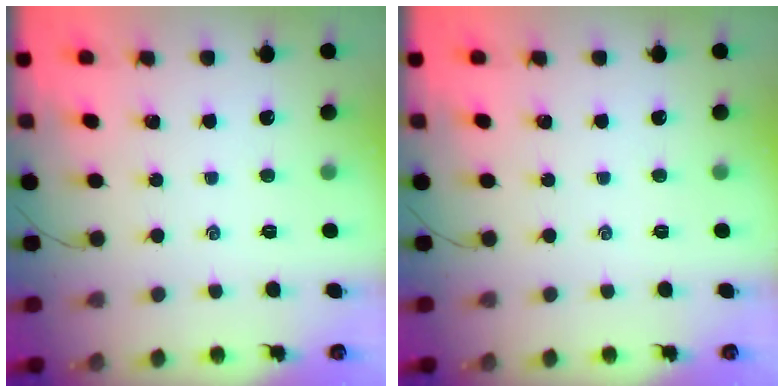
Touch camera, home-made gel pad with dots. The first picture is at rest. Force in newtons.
{"total": 0.0}